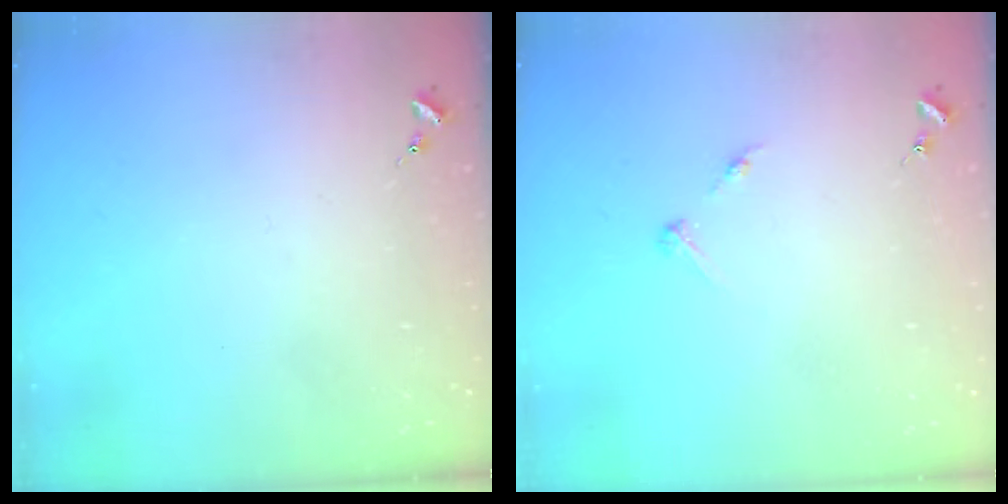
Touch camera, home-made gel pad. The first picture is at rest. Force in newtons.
{"total": 3.2, "press": 3.1, "slide": 0.4}